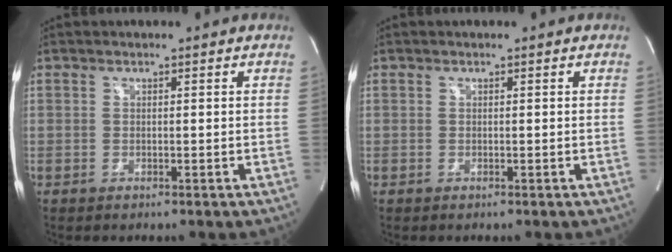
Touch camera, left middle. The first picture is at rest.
{"total": 0.0}